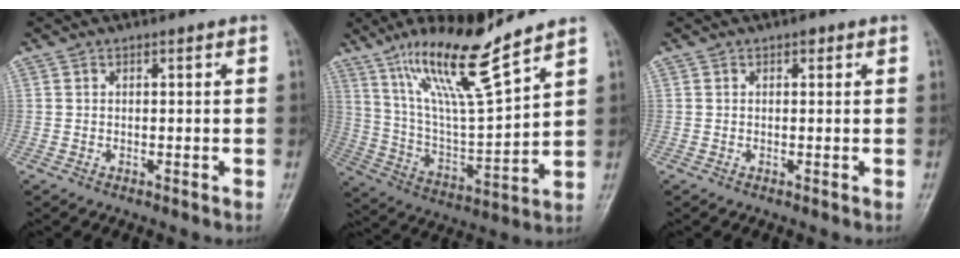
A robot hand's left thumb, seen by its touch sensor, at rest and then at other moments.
{"total": 16.7, "force": [11.9, 1.9, 11.6], "torque": [-0.200, -0.066, 0.229]}
{"total": 0.9, "force": [0.5, 0.6, 0.5], "torque": [-0.001, 0.000, 0.004]}